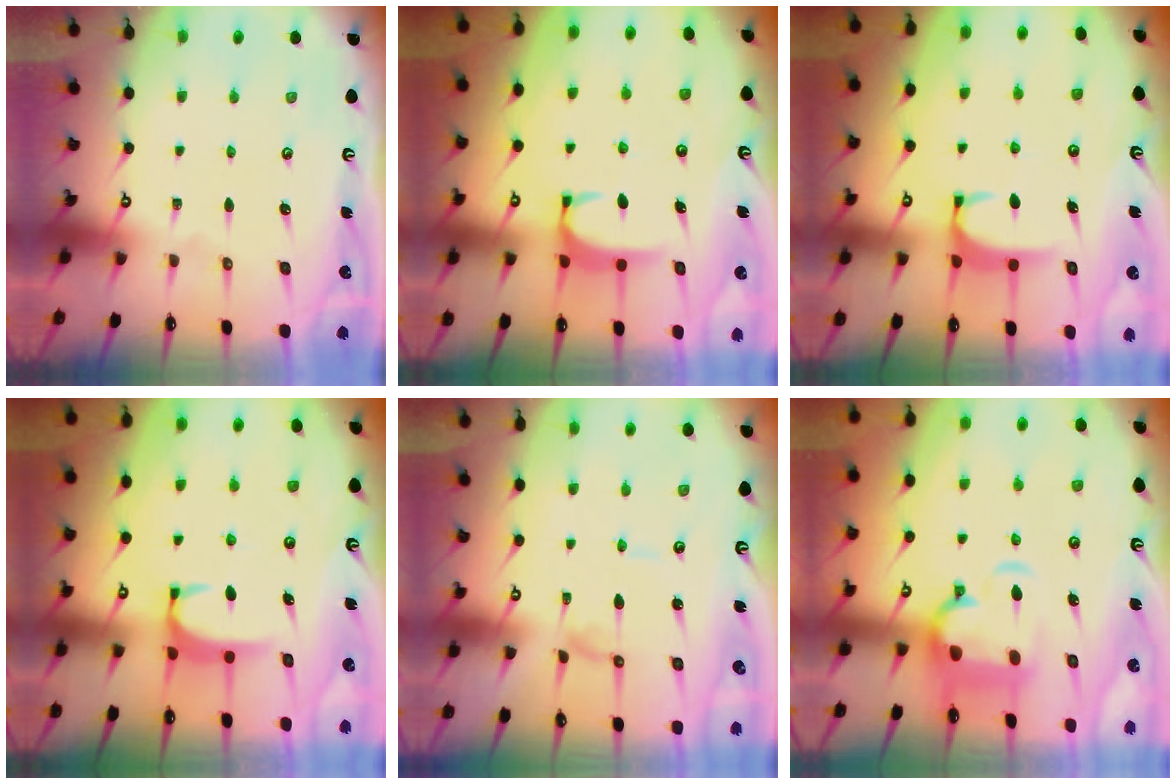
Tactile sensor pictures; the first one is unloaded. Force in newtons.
{"total": 2.0, "press": 1.9, "slide": 0.5}
{"total": 2.0, "press": 1.9, "slide": 0.5}
{"total": 2.0, "press": 1.9, "slide": 0.5}
{"total": 1.1, "press": 1.0, "slide": 0.3}
{"total": 4.3, "press": 4.0, "slide": 1.5}